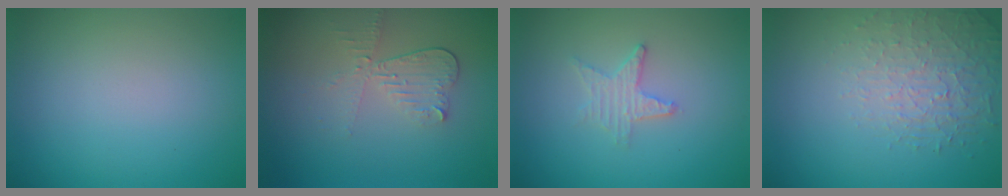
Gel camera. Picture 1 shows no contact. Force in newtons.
{"total": 3.0, "press": 2.6, "slide": 1.4}
{"total": 2.1, "press": 2.0, "slide": 0.4}
{"total": 1.9, "press": 1.4, "slide": 1.3}